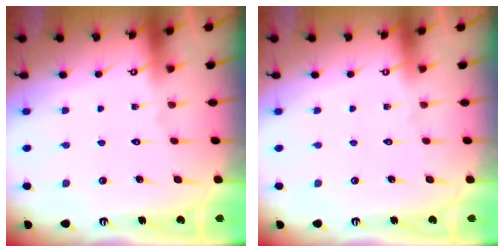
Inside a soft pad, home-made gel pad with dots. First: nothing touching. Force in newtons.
{"total": 0.0}